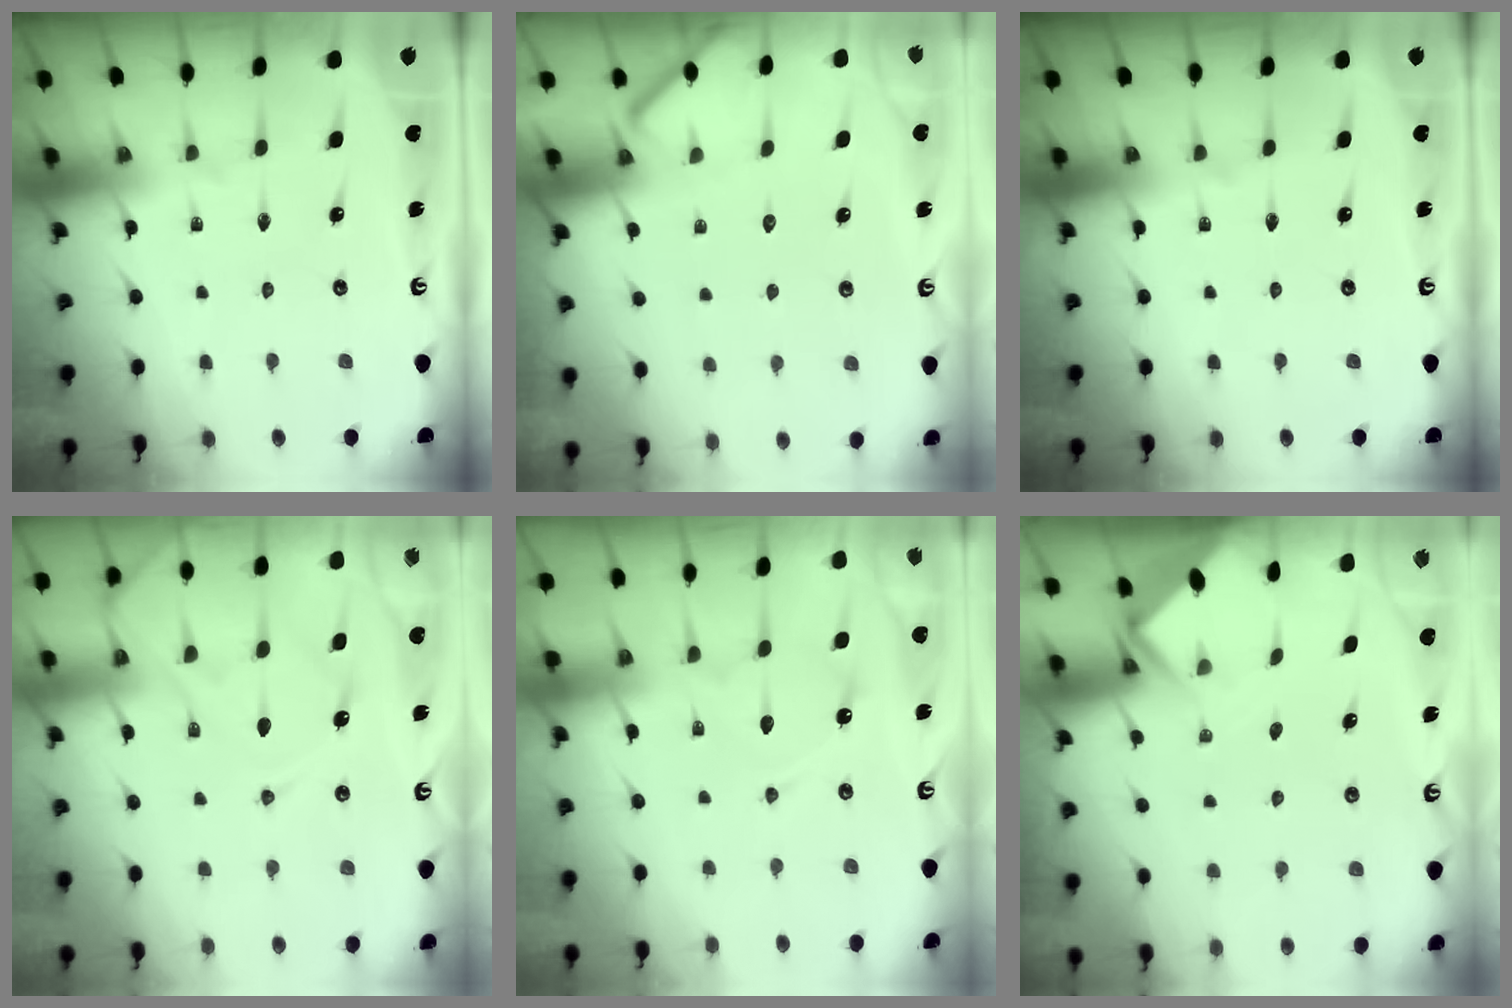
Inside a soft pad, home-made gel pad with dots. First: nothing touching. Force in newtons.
{"total": 3.7, "press": 3.6, "slide": 0.5}
{"total": 0.0}
{"total": 11.9, "press": 11.9, "slide": 1.3}
{"total": 9.5, "press": 9.4, "slide": 0.9}
{"total": 2.7, "press": 2.7, "slide": 0.2}